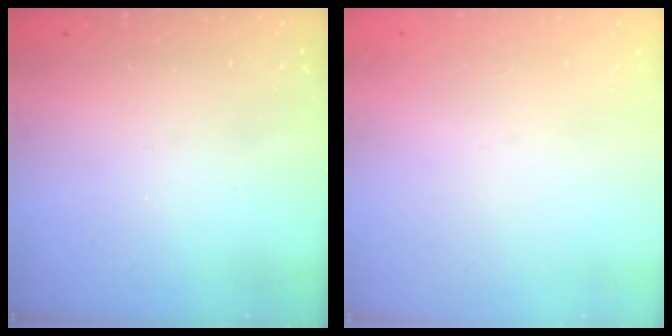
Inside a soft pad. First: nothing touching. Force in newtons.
{"total": 0.0}